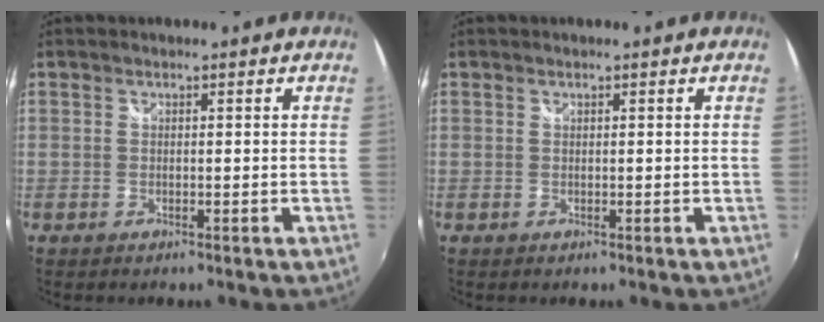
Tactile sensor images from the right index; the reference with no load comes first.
{"total": 0.0}